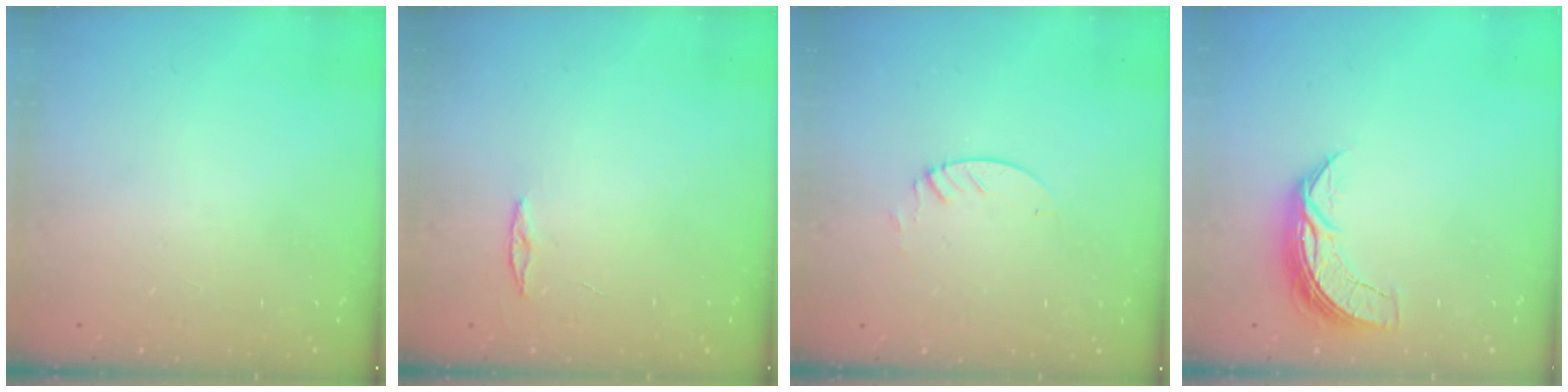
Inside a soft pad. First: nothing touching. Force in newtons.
{"total": 3.0, "press": 2.9, "slide": 0.3}
{"total": 1.3, "press": 1.3, "slide": 0.1}
{"total": 7.1, "press": 7.1, "slide": 0.4}